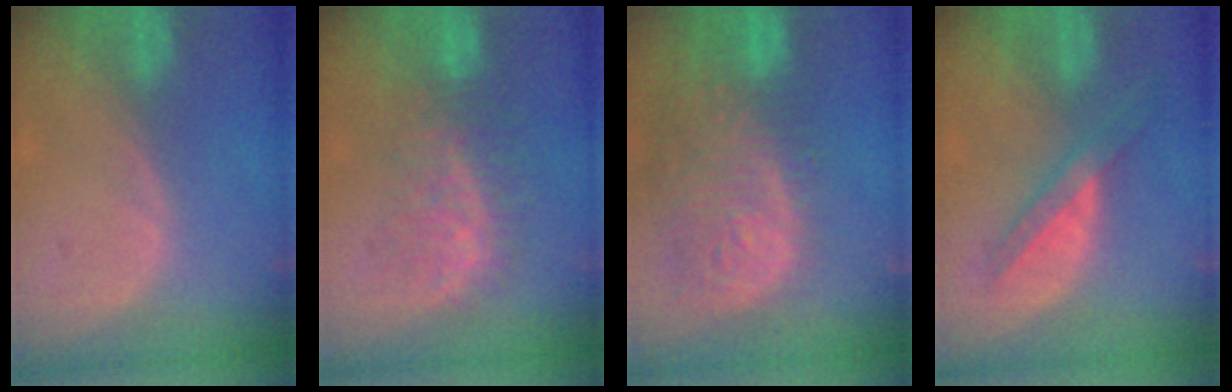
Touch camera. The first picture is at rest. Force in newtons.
{"total": 7.9, "press": 7.8, "slide": 1.1}
{"total": 14.2, "press": 11.7, "slide": 8.1}
{"total": 5.9, "press": 5.2, "slide": 2.9}